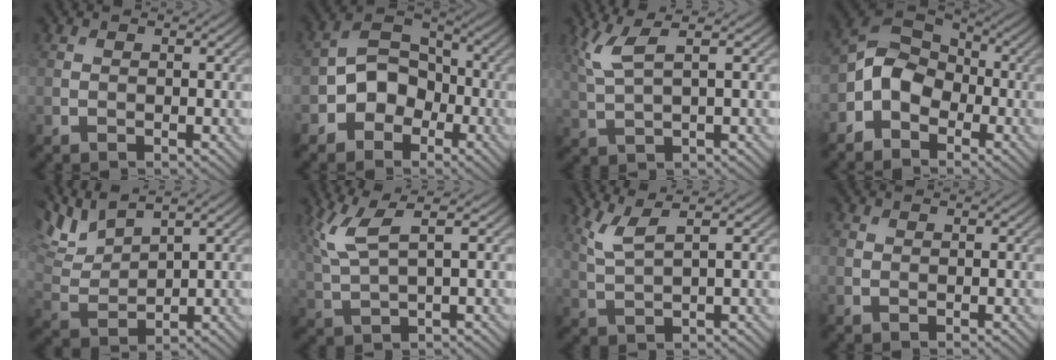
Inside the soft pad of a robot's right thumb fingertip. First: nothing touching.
{"total": 6.9, "force": [-3.0, 5.3, 3.4], "torque": [-0.054, 0.009, -0.078]}
{"total": 5.1, "force": [2.4, 1.2, 4.4], "torque": [-0.102, 0.012, 0.055]}
{"total": 6.9, "force": [-2.7, 5.2, 3.6], "torque": [-0.072, 0.009, -0.077]}
{"total": 6.5, "force": [5.0, 1.7, 3.8], "torque": [-0.100, 0.007, 0.106]}
{"total": 6.0, "force": [2.8, 1.4, 5.2], "torque": [-0.120, 0.011, 0.062]}
{"total": 4.0, "force": [2.3, 0.8, 3.2], "torque": [-0.073, 0.007, 0.055]}
{"total": 0.8, "force": [0.1, 0.8, 0.3], "torque": [-0.004, -0.002, -0.001]}